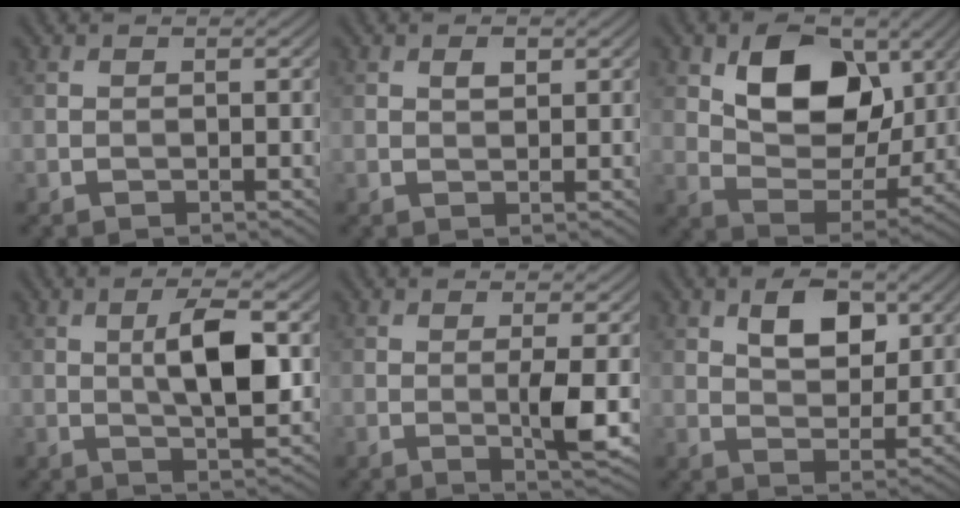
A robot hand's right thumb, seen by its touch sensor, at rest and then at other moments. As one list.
[{"total": 1.4, "force": [0.6, 0.7, 1.0], "torque": [-0.017, -0.002, 0.012]}, {"total": 10.9, "force": [4.1, 7.0, 7.3], "torque": [-0.135, -0.006, 0.067]}, {"total": 6.5, "force": [0.7, 1.8, 6.2], "torque": [-0.111, 0.001, 0.012]}, {"total": 3.7, "force": [-0.2, 0.2, 3.7], "torque": [-0.071, -0.001, -0.004]}, {"total": 5.4, "force": [2.4, 3.0, 3.7], "torque": [-0.063, -0.002, 0.042]}]